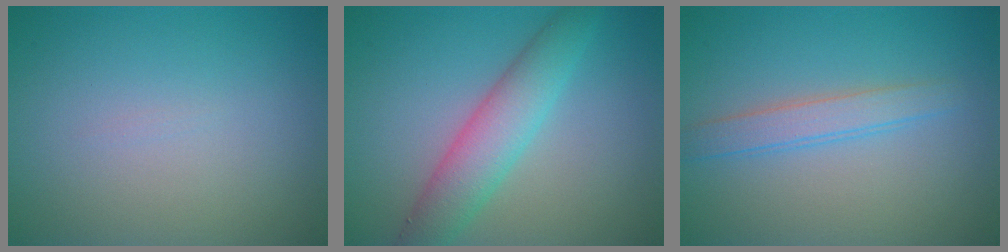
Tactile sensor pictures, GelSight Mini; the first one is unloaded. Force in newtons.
{"total": 4.8, "press": 4.8, "slide": 0.1}
{"total": 2.4, "press": 2.4, "slide": 0.1}